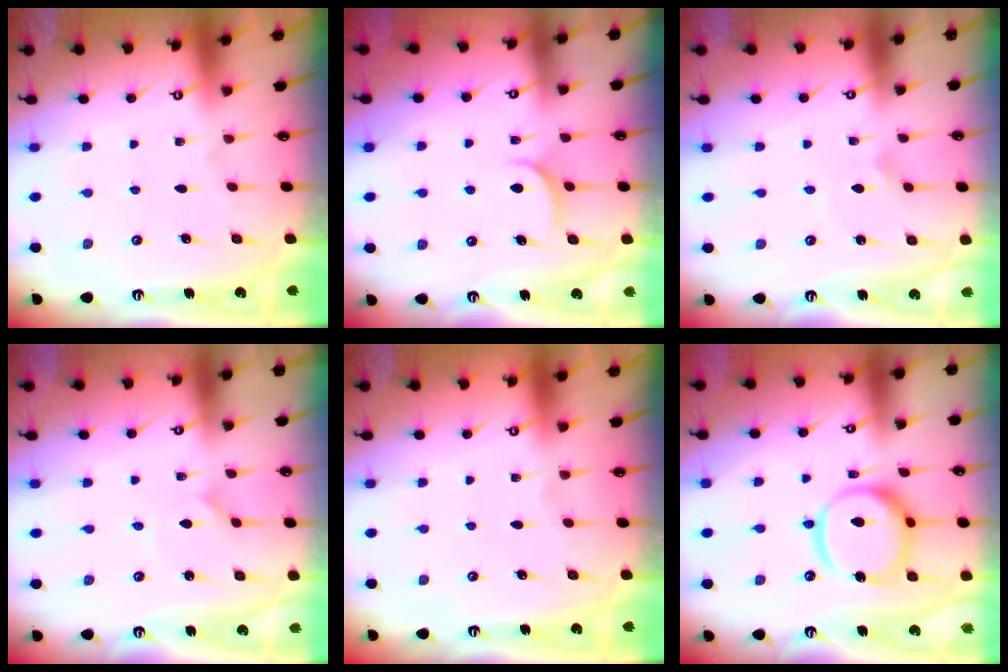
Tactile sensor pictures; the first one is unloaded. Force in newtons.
{"total": 4.1, "press": 4.0, "slide": 0.7}
{"total": 2.4, "press": 2.4, "slide": 0.2}
{"total": 0.6, "press": 0.6, "slide": 0.1}
{"total": 0.0}
{"total": 13.9, "press": 13.8, "slide": 1.5}